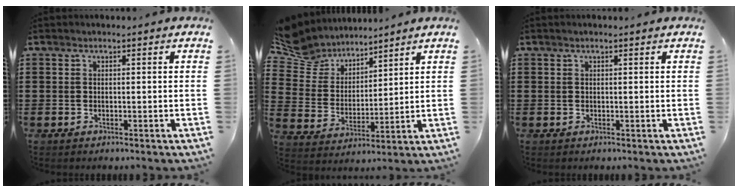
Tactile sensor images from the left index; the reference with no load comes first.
{"total": 8.3, "force": [7.7, 3.0, 0.3], "torque": [-0.059, -0.052, 0.145]}
{"total": 0.5, "force": [0.4, 0.0, 0.4], "torque": [-0.007, -0.001, 0.008]}